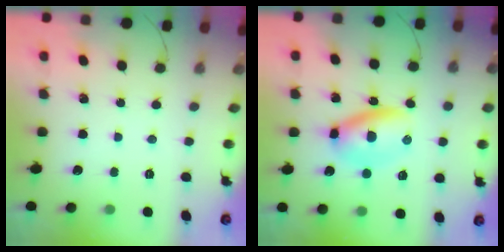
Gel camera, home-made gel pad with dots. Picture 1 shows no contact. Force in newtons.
{"total": 6.2, "press": 6.1, "slide": 1.2}